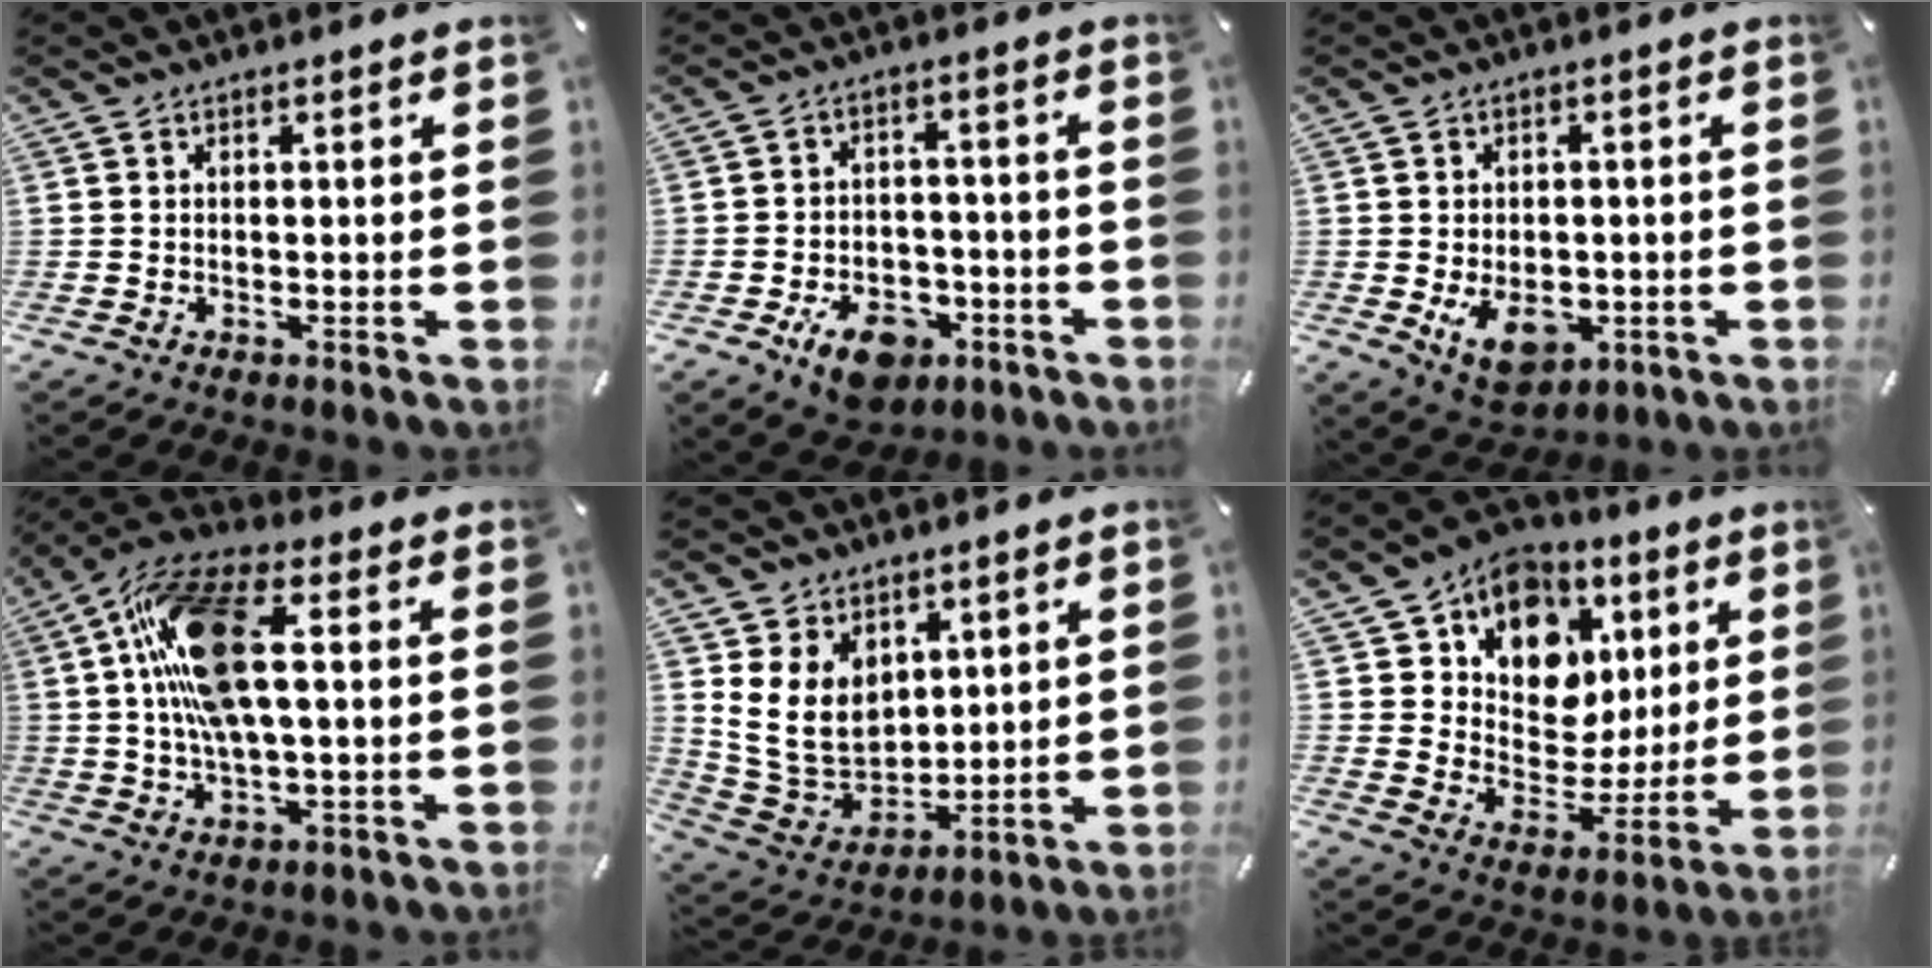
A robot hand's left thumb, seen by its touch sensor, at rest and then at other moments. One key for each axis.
{"total": 10.1, "fx": -5.2, "fy": 6.6, "fz": 5.6, "tx": -0.096, "ty": 0.029, "tz": -0.088}
{"total": 9.1, "fx": -2.4, "fy": 6.4, "fz": 6.0, "tx": -0.093, "ty": -0.005, "tz": -0.043}
{"total": 17.7, "fx": 2.7, "fy": 7.4, "fz": 15.9, "tx": -0.324, "ty": 0.001, "tz": 0.043}
{"total": 12.8, "fx": 4.0, "fy": 10.5, "fz": 6.1, "tx": -0.148, "ty": -0.026, "tz": 0.081}
{"total": 13.5, "fx": 5.7, "fy": 11.0, "fz": 5.3, "tx": -0.091, "ty": -0.036, "tz": 0.108}